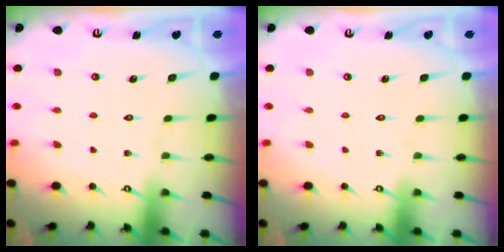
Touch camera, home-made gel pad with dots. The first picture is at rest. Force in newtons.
{"total": 0.0}